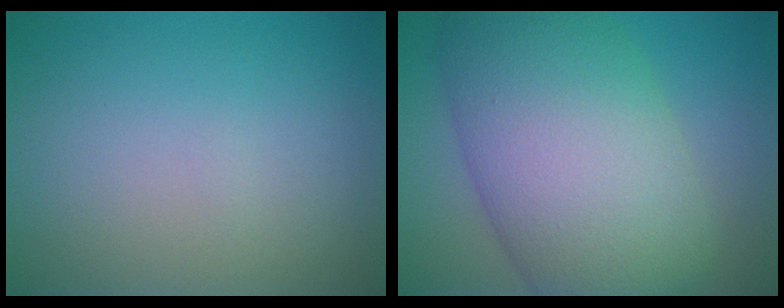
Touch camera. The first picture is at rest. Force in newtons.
{"total": 13.9, "press": 13.9, "slide": 0.5}